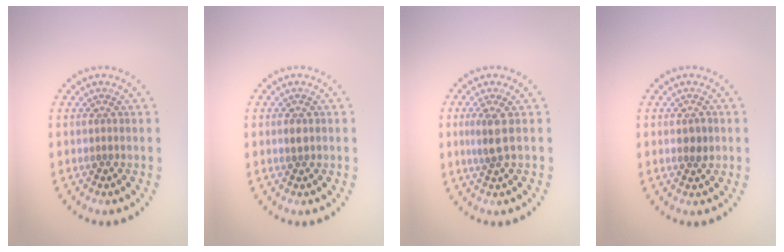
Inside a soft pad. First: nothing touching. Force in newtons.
{"total": 0.8, "press": 0.8, "slide": 0.1}
{"total": 2.0, "press": 1.5, "slide": 1.3}
{"total": 1.5, "press": 1.5, "slide": 0.1}